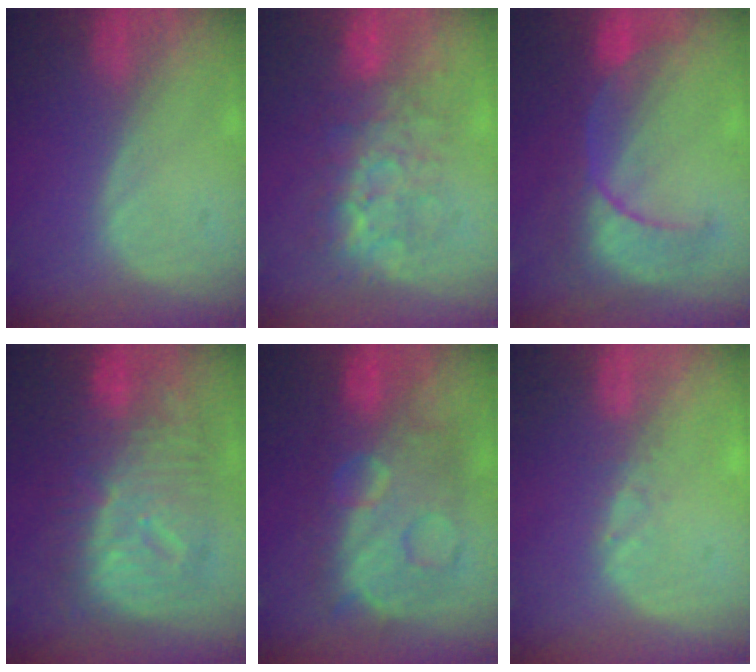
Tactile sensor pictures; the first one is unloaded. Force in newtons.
{"total": 7.7, "press": 7.6, "slide": 1.4}
{"total": 8.1, "press": 8.1, "slide": 0.6}
{"total": 12.6, "press": 12.5, "slide": 1.2}
{"total": 10.8, "press": 10.8, "slide": 1.0}
{"total": 1.3, "press": 1.0, "slide": 0.8}